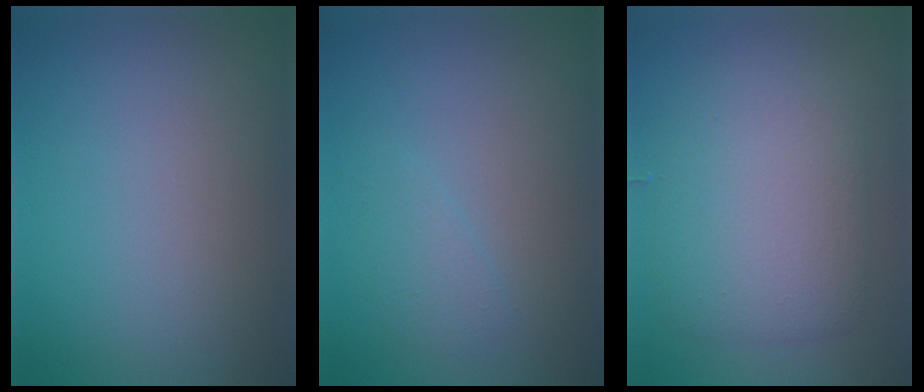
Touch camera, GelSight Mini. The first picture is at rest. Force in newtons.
{"total": 1.2, "press": 1.2, "slide": 0.1}
{"total": 6.0, "press": 6.0, "slide": 0.1}